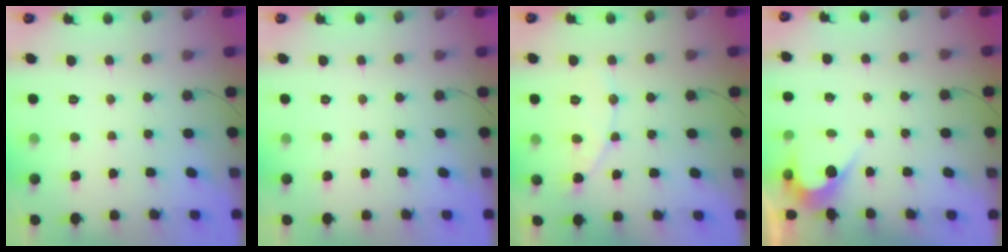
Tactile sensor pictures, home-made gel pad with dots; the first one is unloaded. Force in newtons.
{"total": 0.0}
{"total": 6.9, "press": 6.9, "slide": 0.3}
{"total": 2.4, "press": 2.4, "slide": 0.1}